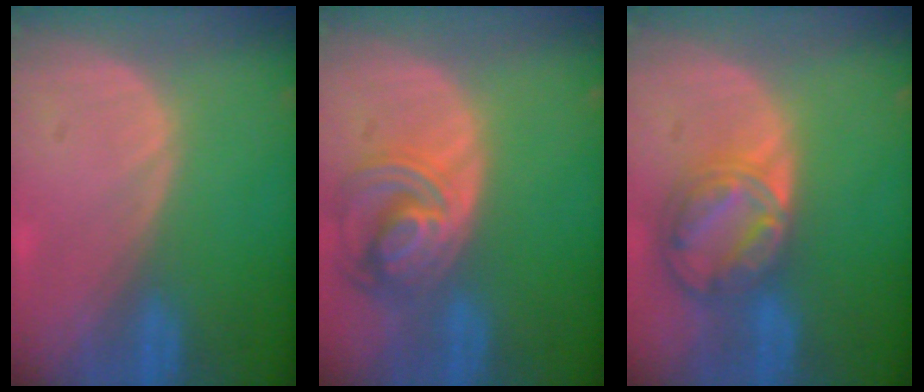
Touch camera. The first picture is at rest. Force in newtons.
{"total": 8.3, "press": 7.1, "slide": 4.2}
{"total": 8.7, "press": 7.5, "slide": 4.6}